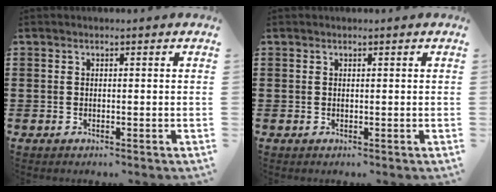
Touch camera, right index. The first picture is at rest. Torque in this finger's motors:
{"motor_torque": [-0.23, 0.13, -0.01, -0.01]}